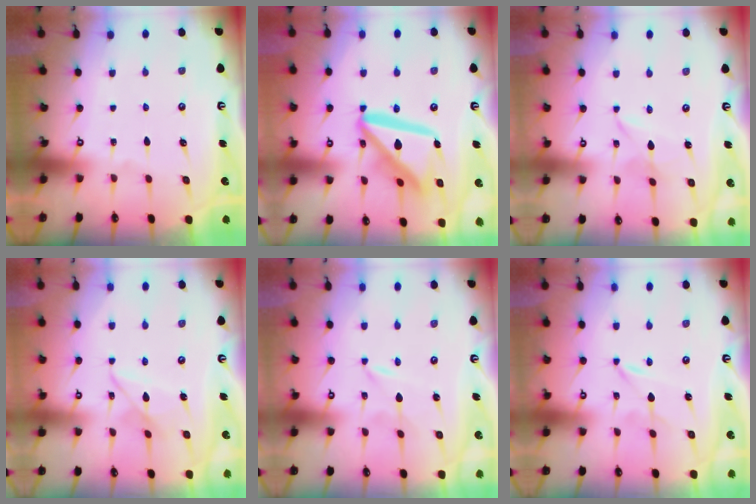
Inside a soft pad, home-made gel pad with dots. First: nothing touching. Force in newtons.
{"total": 18.4, "press": 18.3, "slide": 2.1}
{"total": 2.6, "press": 2.6, "slide": 0.3}
{"total": 7.6, "press": 7.6, "slide": 0.4}
{"total": 0.0}
{"total": 0.0}